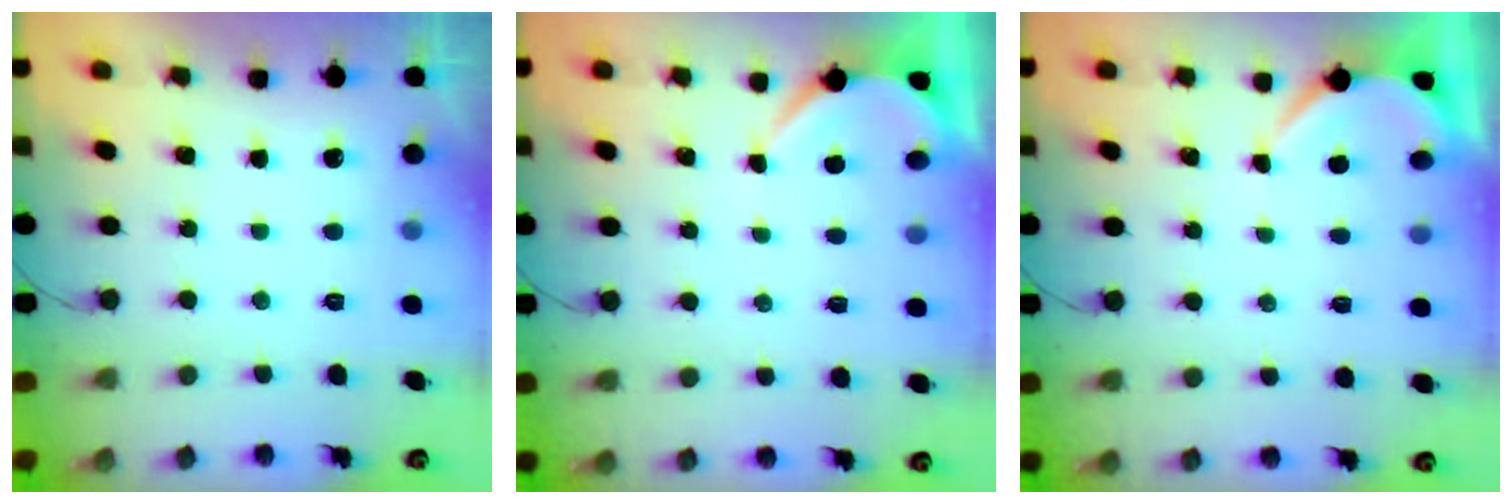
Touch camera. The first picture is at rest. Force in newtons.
{"total": 2.7, "press": 2.7, "slide": 0.3}
{"total": 2.7, "press": 2.7, "slide": 0.3}